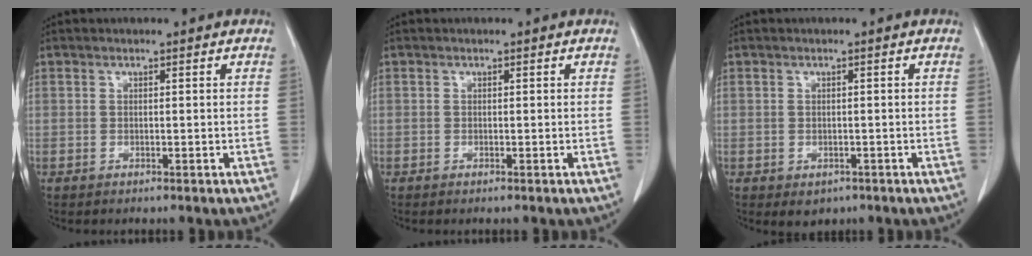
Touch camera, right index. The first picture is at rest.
{"total": 0.0}
{"total": 2.4, "force": [-1.2, 1.8, 1.0], "torque": [-0.008, 0.000, -0.005]}